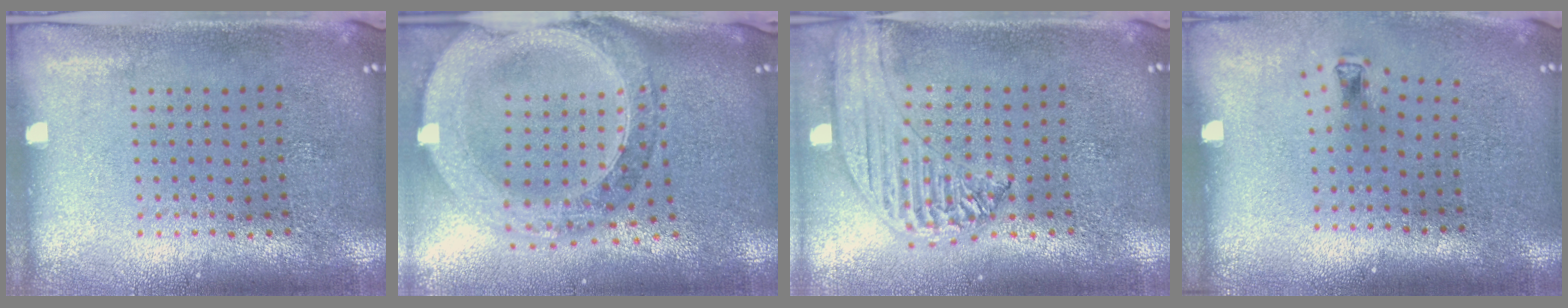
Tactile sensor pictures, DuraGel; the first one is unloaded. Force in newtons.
{"total": 2.3, "press": 2.1, "slide": 1.0}
{"total": 1.7, "press": 1.6, "slide": 0.5}
{"total": 0.7, "press": 0.3, "slide": 0.6}